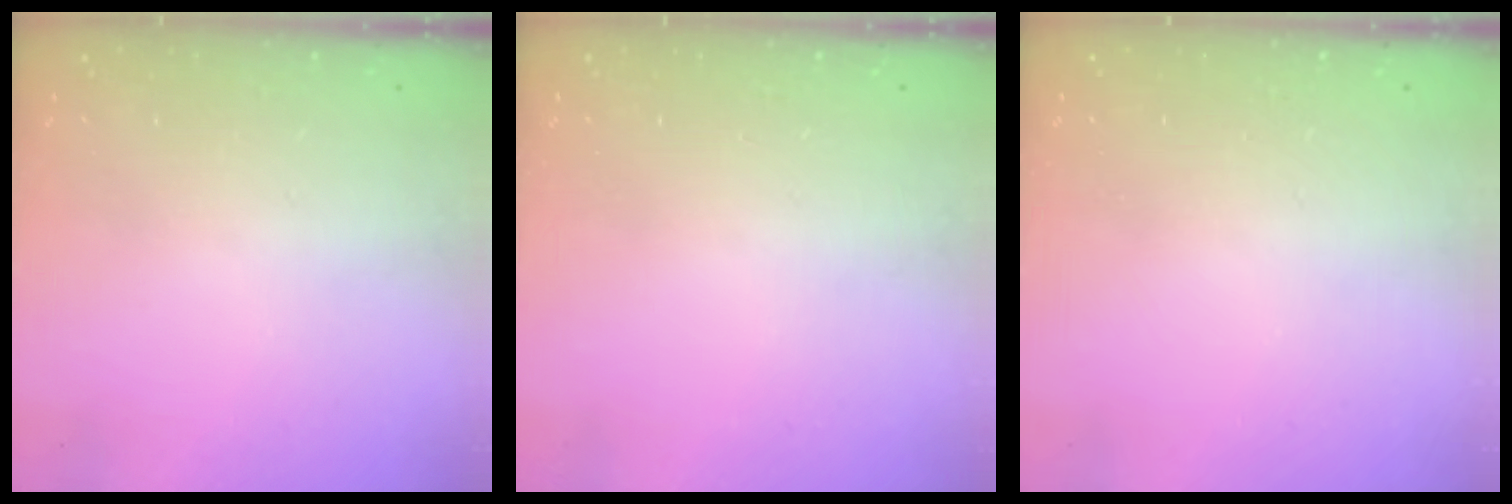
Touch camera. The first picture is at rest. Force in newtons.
{"total": 0.0}
{"total": 0.0}